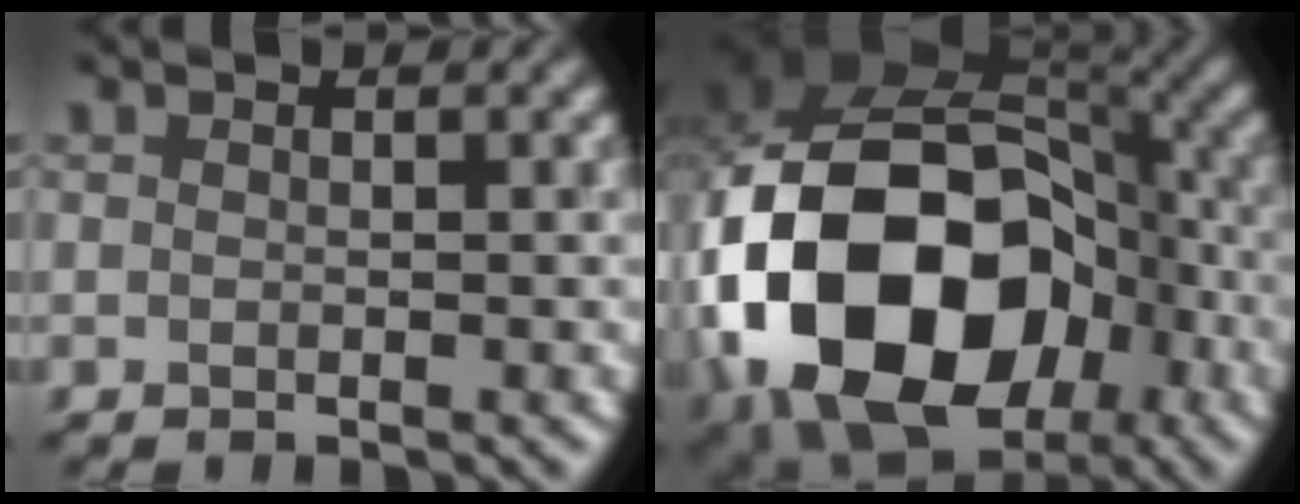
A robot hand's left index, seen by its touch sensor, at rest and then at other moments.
{"total": 19.6, "force": [-4.5, 14.5, 12.3], "torque": [-0.234, -0.035, -0.054]}